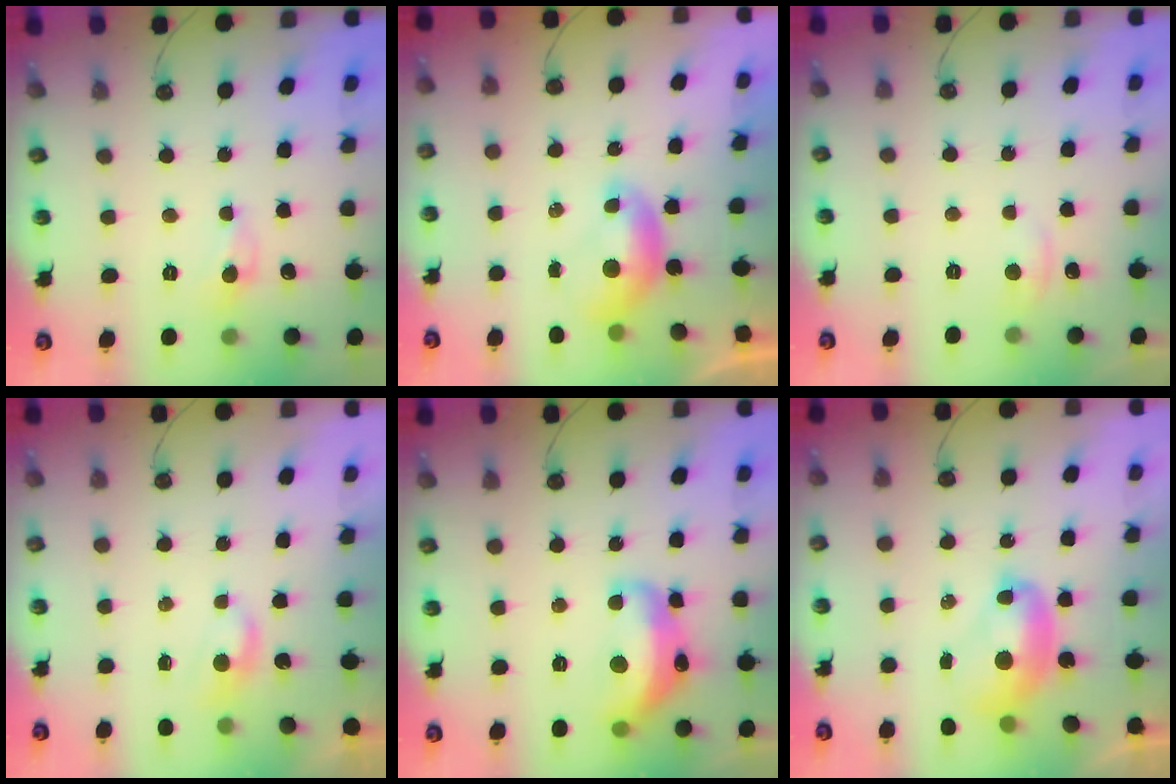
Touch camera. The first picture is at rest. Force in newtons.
{"total": 0.0}
{"total": 1.3, "press": 1.1, "slide": 0.5}
{"total": 1.1, "press": 1.0, "slide": 0.4}
{"total": 8.1, "press": 8.1, "slide": 0.7}
{"total": 3.6, "press": 3.6, "slide": 0.2}